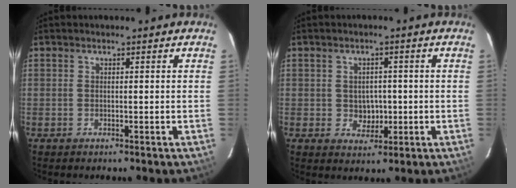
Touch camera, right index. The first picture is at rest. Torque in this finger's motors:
{"motor_torque": [0.02, 0.02, 0.00, 0.00]}